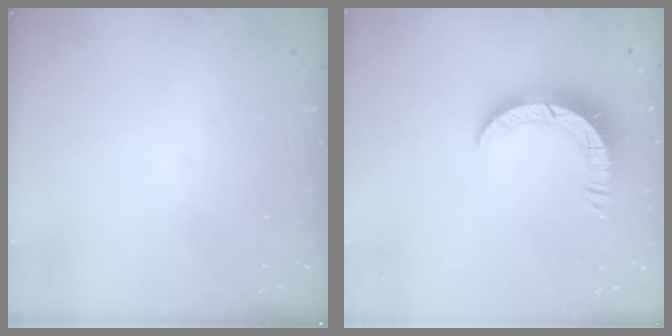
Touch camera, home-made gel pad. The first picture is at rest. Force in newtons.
{"total": 7.8, "press": 7.7, "slide": 0.8}